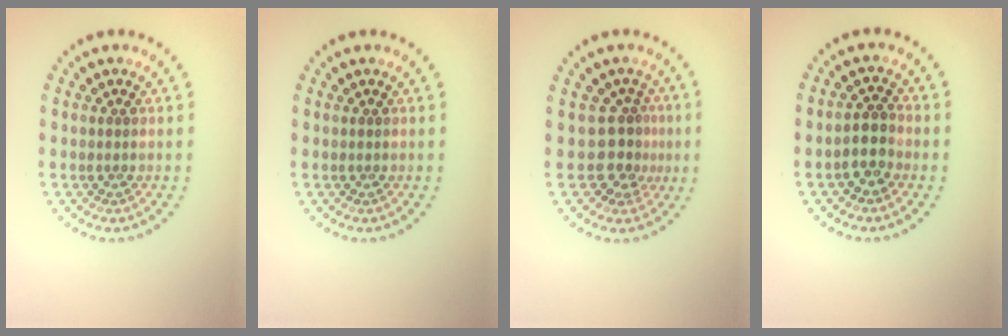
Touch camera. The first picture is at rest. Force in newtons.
{"total": 0.0}
{"total": 2.7, "press": 2.0, "slide": 1.9}
{"total": 2.6, "press": 2.3, "slide": 1.2}